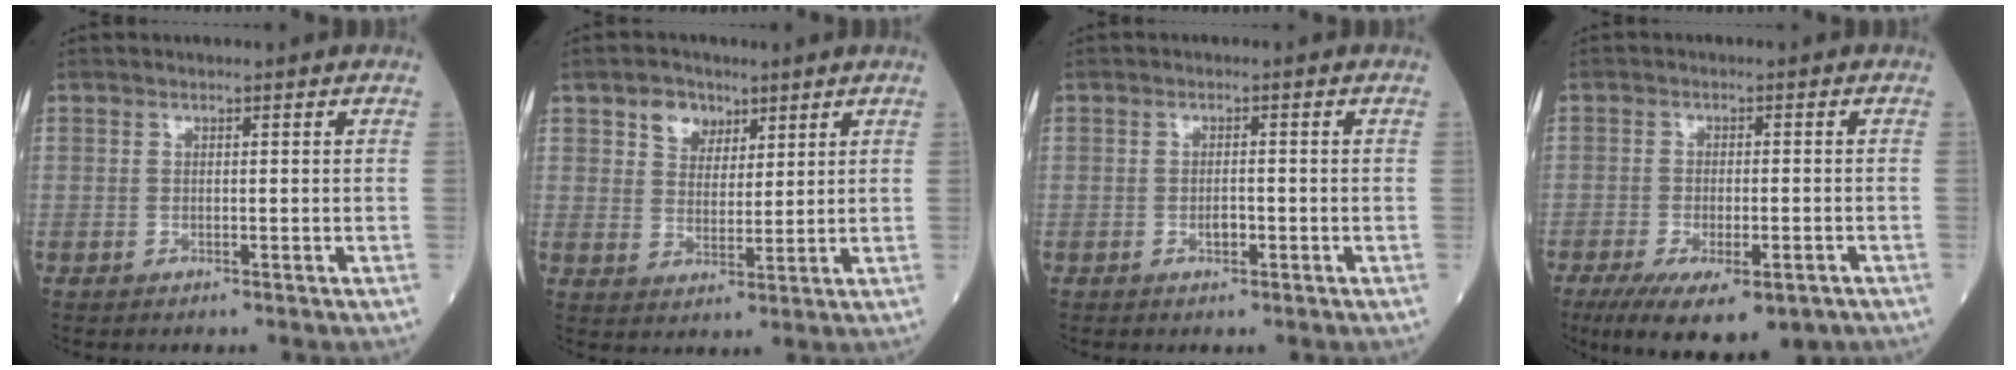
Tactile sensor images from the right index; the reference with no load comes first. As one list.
[{"total": 5.2, "force": [3.1, 3.7, 2.1], "torque": [-0.040, 0.012, 0.057]}, {"total": 1.7, "force": [-0.6, 0.7, 1.5], "torque": [-0.026, 0.001, -0.009]}, {"total": 12.9, "force": [-7.9, 4.7, 9.1], "torque": [-0.139, -0.020, -0.117]}]